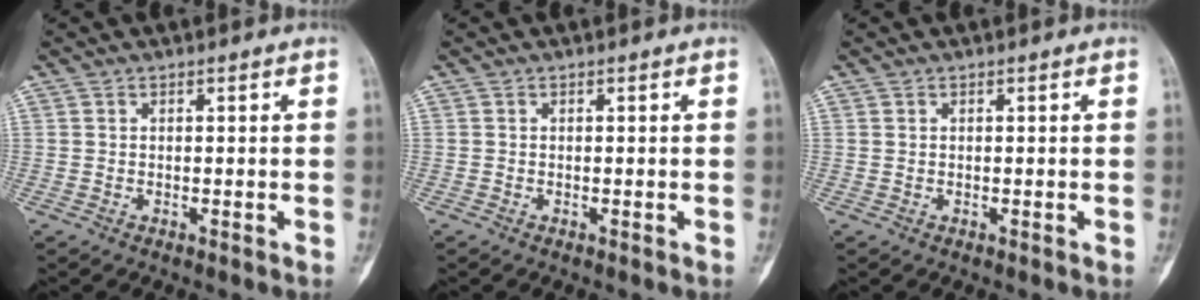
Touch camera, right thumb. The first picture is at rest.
{"total": 0.0}
{"total": 0.0}